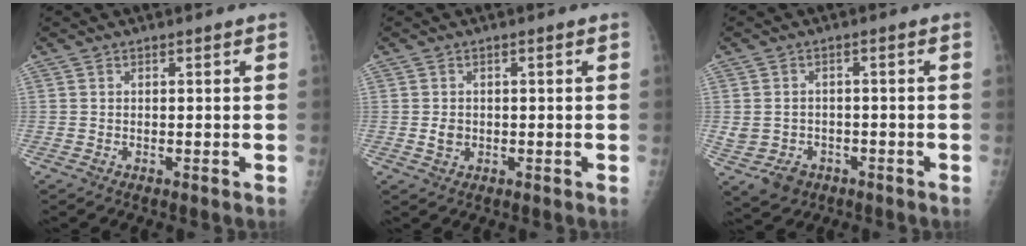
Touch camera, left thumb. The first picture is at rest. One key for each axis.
{"total": 2.1, "fx": -0.2, "fy": 1.7, "fz": 1.2, "tx": -0.014, "ty": 0.001, "tz": -0.001}
{"total": 7.5, "fx": -3.0, "fy": 6.3, "fz": 2.7, "tx": -0.061, "ty": 0.020, "tz": -0.032}